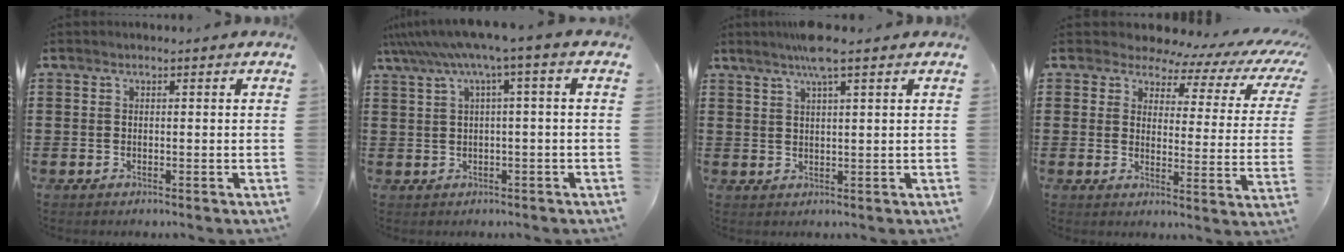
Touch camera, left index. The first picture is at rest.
{"total": 5.4, "force": [1.5, -0.3, 5.2], "torque": [-0.102, -0.011, 0.024]}
{"total": 5.0, "force": [3.4, 0.2, 3.6], "torque": [-0.079, 0.004, 0.059]}
{"total": 4.2, "force": [3.4, 1.9, 1.5], "torque": [-0.045, -0.022, 0.052]}